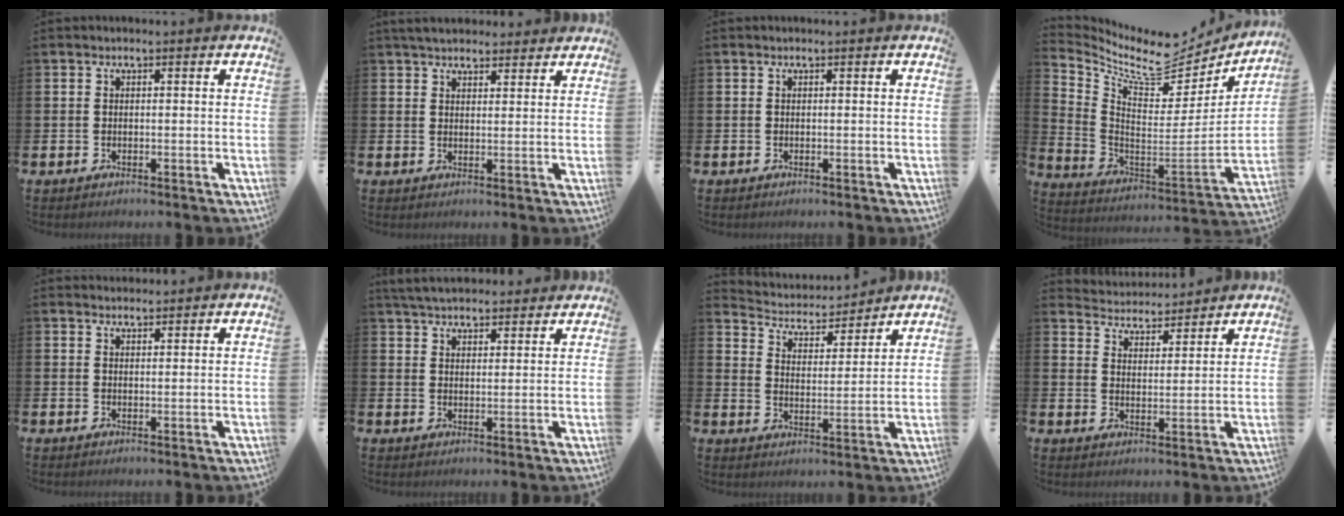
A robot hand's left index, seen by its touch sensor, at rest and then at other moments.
{"total": 4.2, "force": [3.9, 1.3, 0.7], "torque": [-0.019, -0.010, 0.073]}
{"total": 0.0}
{"total": 8.5, "force": [6.7, 3.6, 3.7], "torque": [-0.097, -0.059, 0.110]}
{"total": 1.9, "force": [1.8, 0.5, 0.0], "torque": [0.008, -0.007, 0.032]}
{"total": 4.7, "force": [4.5, 1.0, 0.7], "torque": [-0.022, -0.019, 0.082]}
{"total": 4.6, "force": [4.4, 1.4, 0.3], "torque": [-0.036, -0.035, 0.073]}
{"total": 4.4, "force": [4.3, 1.1, 0.0], "torque": [-0.025, -0.032, 0.072]}